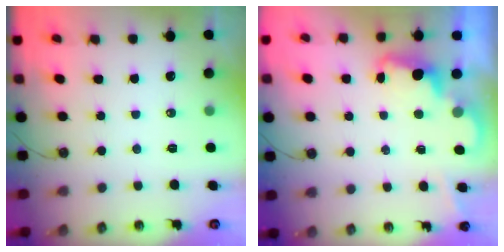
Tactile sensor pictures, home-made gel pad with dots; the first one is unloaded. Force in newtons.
{"total": 2.5, "press": 2.4, "slide": 0.5}